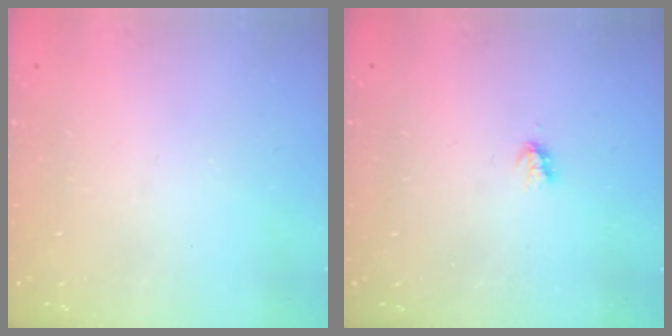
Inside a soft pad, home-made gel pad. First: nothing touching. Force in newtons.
{"total": 1.7, "press": 1.7, "slide": 0.3}